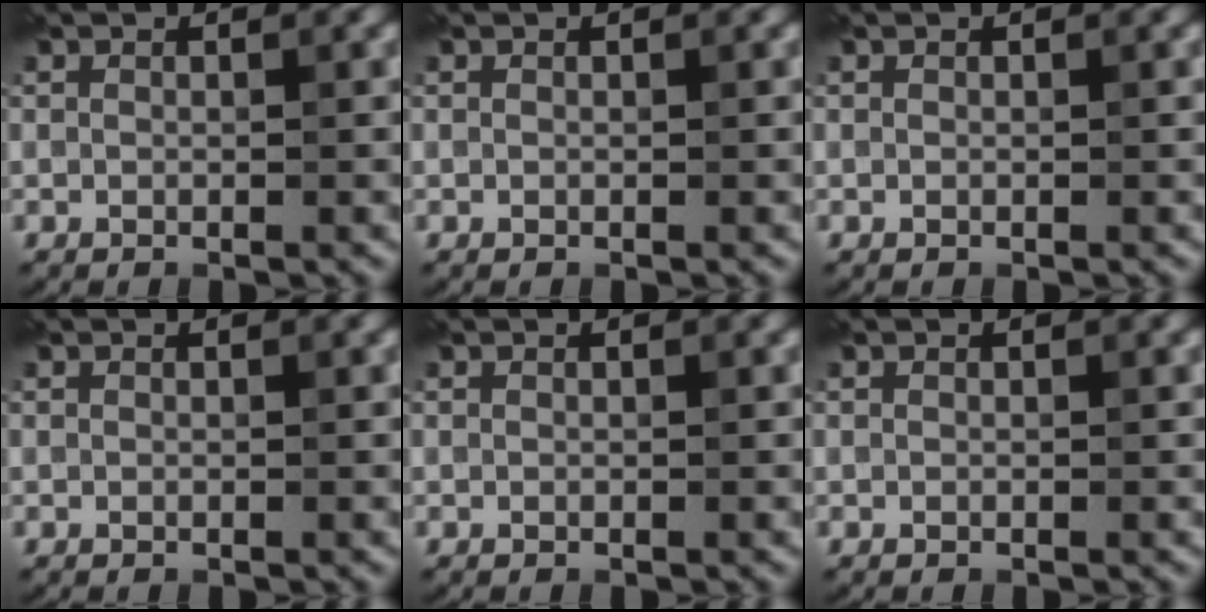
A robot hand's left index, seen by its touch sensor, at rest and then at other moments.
{"total": 0.0}
{"total": 0.0}
{"total": 0.0}
{"total": 0.0}
{"total": 0.0}